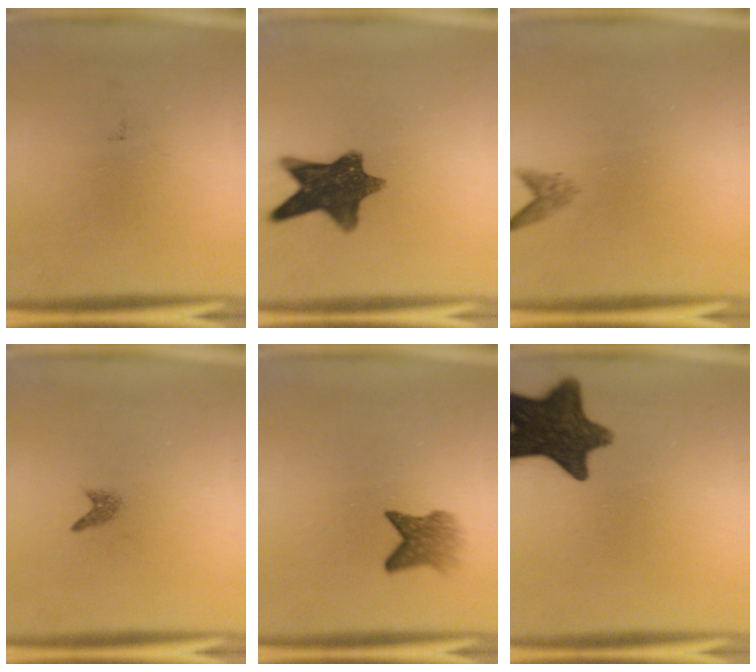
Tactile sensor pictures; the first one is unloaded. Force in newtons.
{"total": 10.8}
{"total": 1.3}
{"total": 0.9}
{"total": 3.7}
{"total": 13.1}